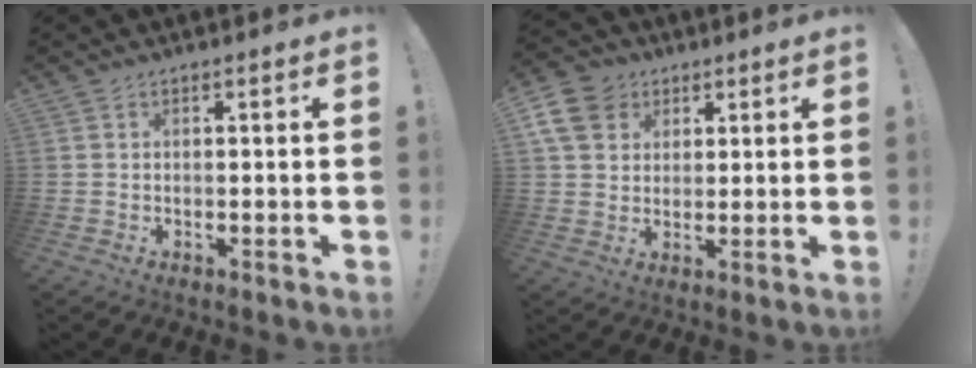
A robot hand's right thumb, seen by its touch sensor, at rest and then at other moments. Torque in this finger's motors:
{"motor_torque": [-0.19, 0.24, 0.04, 0.02, 0.01]}